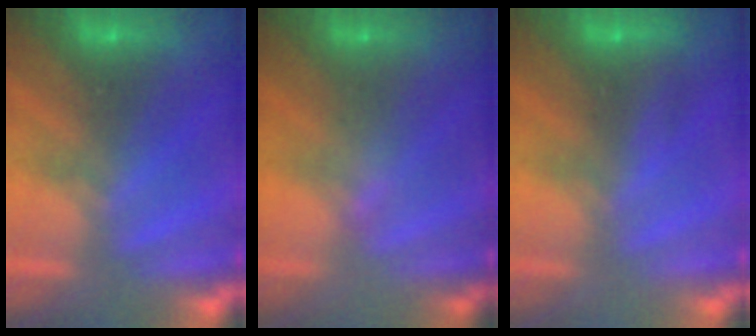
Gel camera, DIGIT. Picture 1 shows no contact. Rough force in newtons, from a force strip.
{"total": 2.4}
{"total": 2.8}